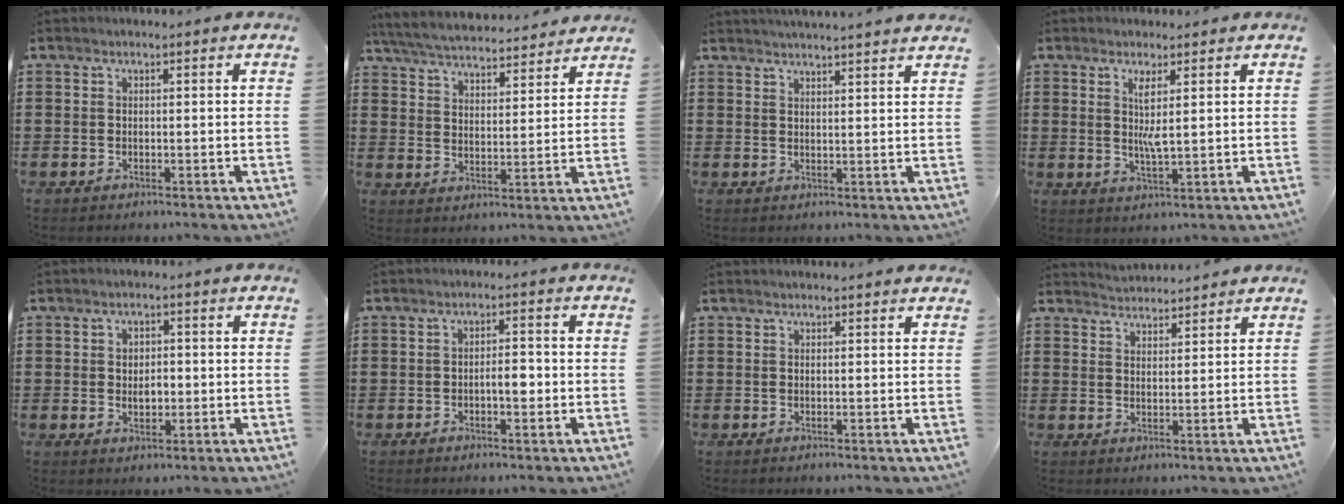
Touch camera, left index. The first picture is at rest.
{"total": 5.3, "force": [5.2, 0.3, 1.1], "torque": [-0.046, -0.029, 0.089]}
{"total": 2.6, "force": [2.5, -0.6, 0.3], "torque": [-0.012, -0.010, 0.046]}
{"total": 3.6, "force": [1.3, 0.4, 3.4], "torque": [-0.072, -0.002, 0.020]}
{"total": 2.6, "force": [0.0, 1.7, 2.0], "torque": [-0.034, 0.003, -0.006]}
{"total": 3.2, "force": [-0.8, 1.3, 2.9], "torque": [-0.046, 0.003, -0.019]}
{"total": 0.8, "force": [0.8, 0.0, 0.2], "torque": [-0.007, -0.001, 0.015]}
{"total": 2.9, "force": [2.8, -0.2, -0.6], "torque": [0.002, -0.010, 0.054]}